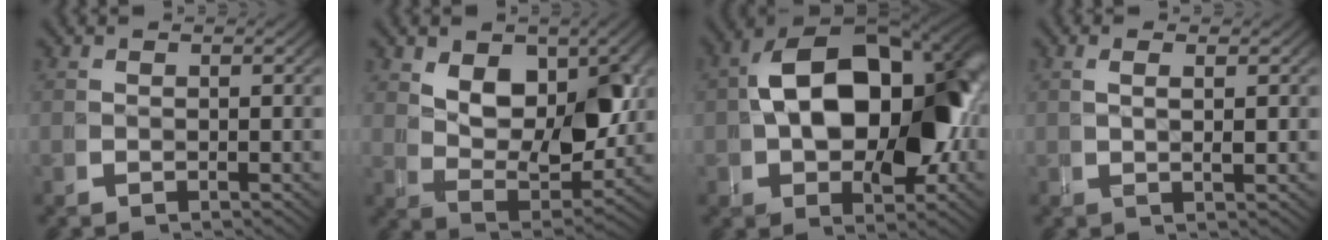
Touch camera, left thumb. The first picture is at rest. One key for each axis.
{"total": 7.7, "fx": 1.7, "fy": 4.5, "fz": 6.1, "tx": -0.118, "ty": -0.027, "tz": 0.041}
{"total": 19.6, "fx": 0.5, "fy": 12.3, "fz": 15.2, "tx": -0.235, "ty": -0.028, "tz": 0.021}
{"total": 0.9, "fx": 0.6, "fy": -0.2, "fz": 0.7, "tx": -0.014, "ty": 0.010, "tz": 0.011}